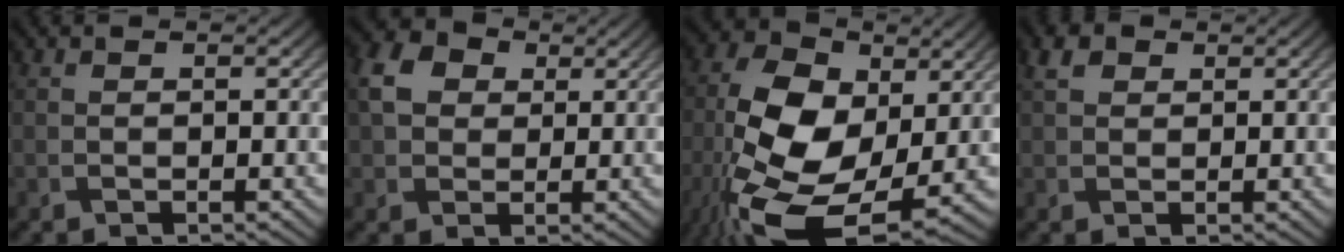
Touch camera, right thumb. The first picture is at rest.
{"total": 6.2, "force": [1.7, 4.9, 3.4], "torque": [-0.089, 0.012, 0.024]}
{"total": 16.5, "force": [-2.8, 9.6, 13.2], "torque": [-0.292, -0.004, -0.056]}
{"total": 2.7, "force": [1.3, 1.9, 1.4], "torque": [-0.032, 0.006, 0.022]}